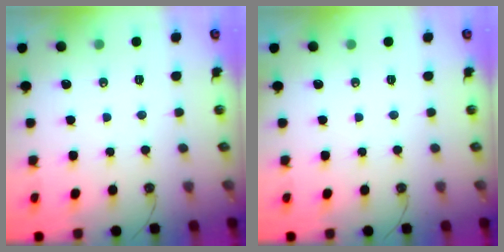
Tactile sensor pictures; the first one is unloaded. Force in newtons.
{"total": 0.0}